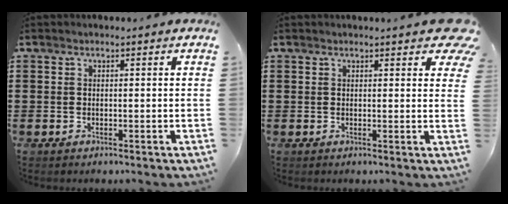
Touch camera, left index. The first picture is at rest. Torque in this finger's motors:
{"motor_torque": [1.42, -0.72, 1.00, 0.14]}